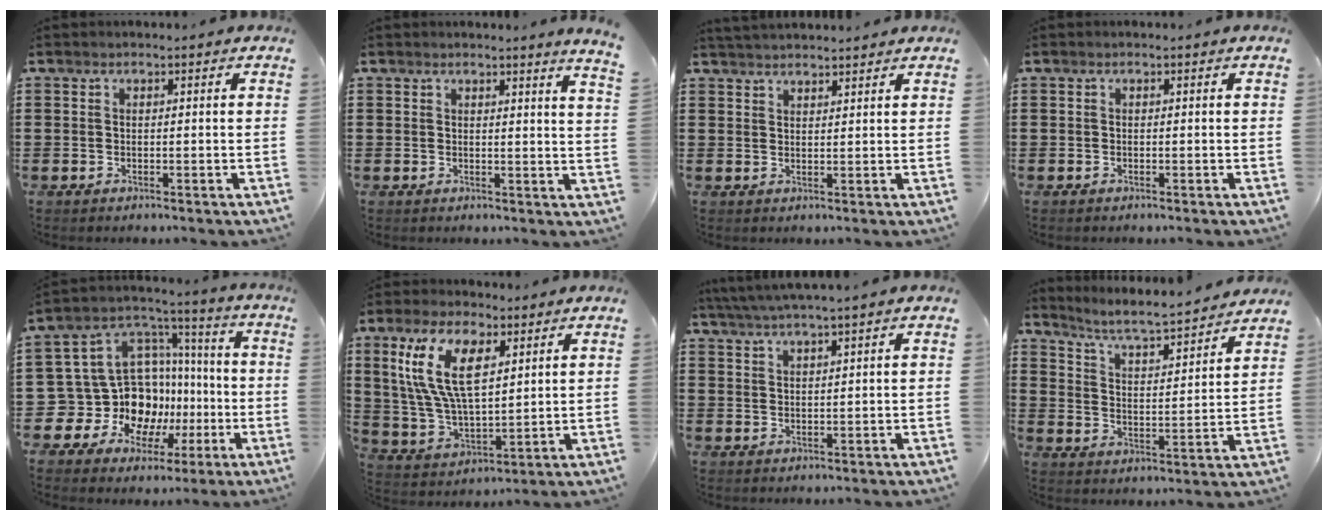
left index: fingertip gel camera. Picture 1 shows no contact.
{"total": 2.2, "force": [1.9, -0.9, 0.5], "torque": [-0.014, -0.009, 0.035]}
{"total": 2.3, "force": [2.3, -0.2, -0.1], "torque": [-0.005, -0.004, 0.045]}
{"total": 0.0}
{"total": 13.7, "force": [-3.2, 12.5, 4.7], "torque": [-0.140, -0.024, -0.031]}
{"total": 12.2, "force": [5.5, 5.7, 9.3], "torque": [-0.199, 0.012, 0.104]}
{"total": 2.9, "force": [2.7, -0.6, 1.0], "torque": [-0.027, -0.006, 0.049]}
{"total": 4.6, "force": [4.2, 0.0, 1.8], "torque": [-0.058, -0.039, 0.062]}